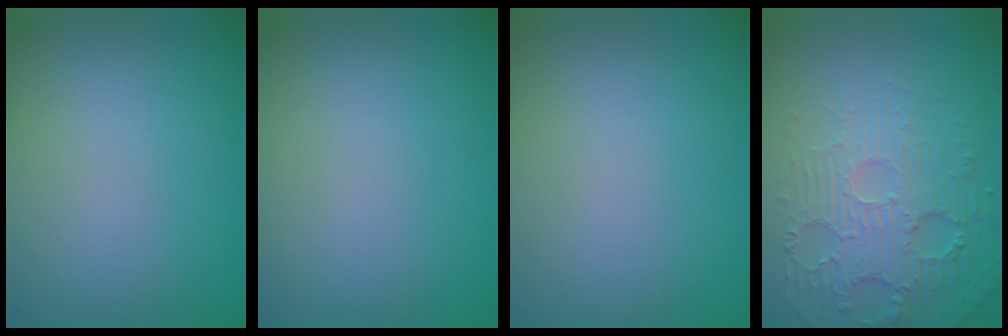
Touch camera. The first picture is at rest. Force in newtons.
{"total": 0.0}
{"total": 0.0}
{"total": 5.8, "press": 3.9, "slide": 4.3}